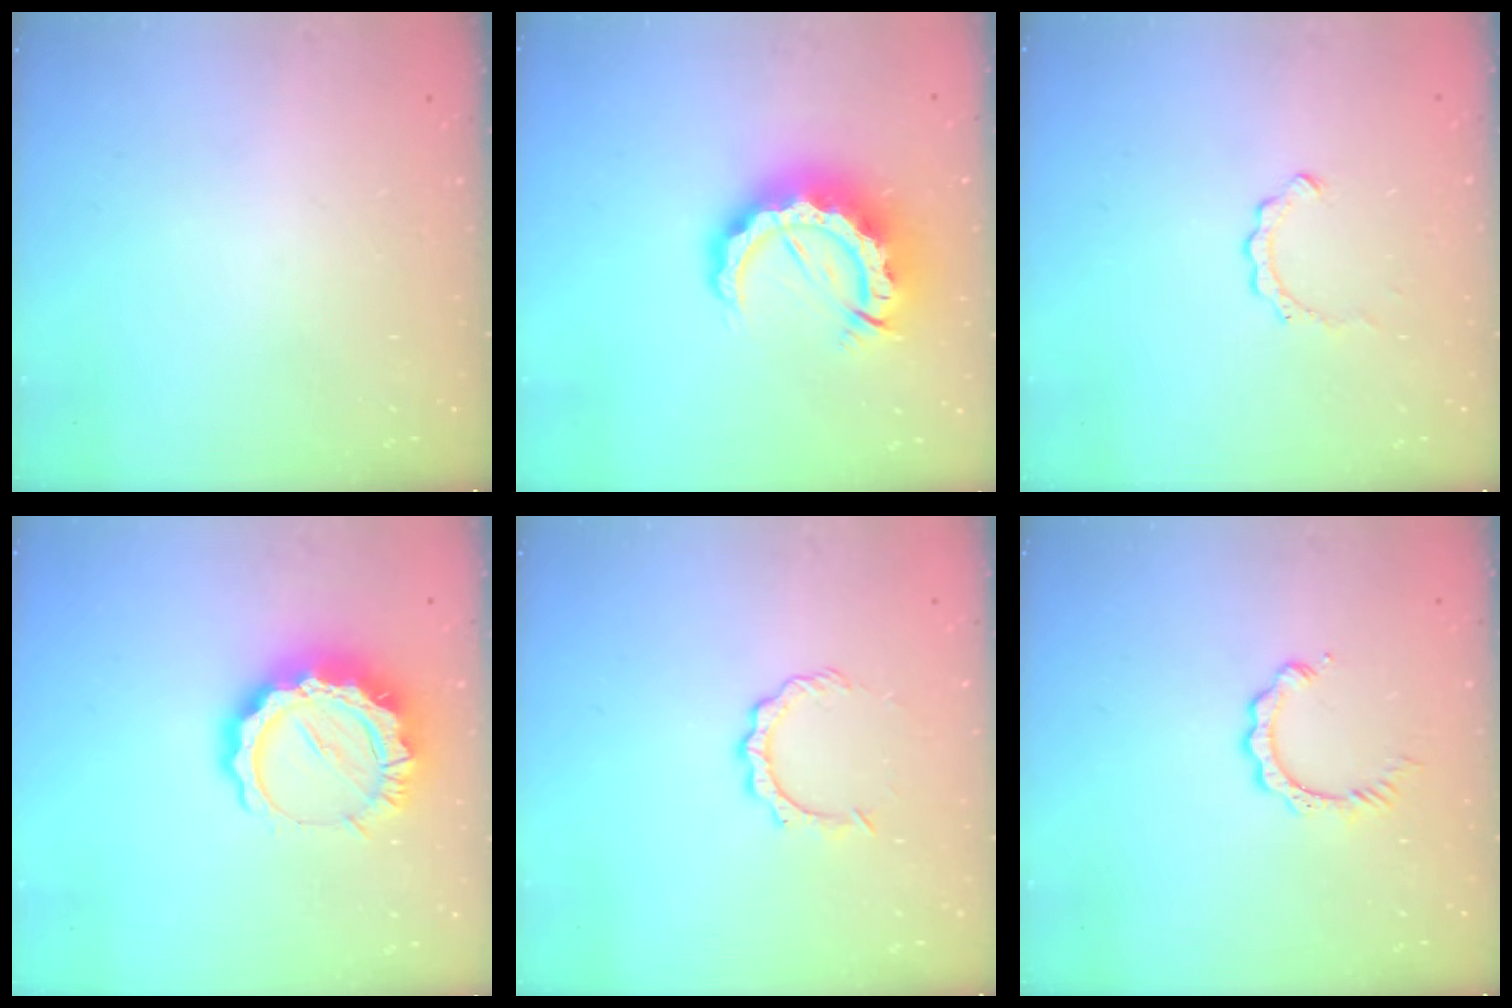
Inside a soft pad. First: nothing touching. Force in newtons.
{"total": 14.6, "press": 14.5, "slide": 1.6}
{"total": 2.7, "press": 2.6, "slide": 0.3}
{"total": 13.0, "press": 12.9, "slide": 1.2}
{"total": 4.8, "press": 4.8, "slide": 0.4}
{"total": 4.3, "press": 4.3, "slide": 0.2}